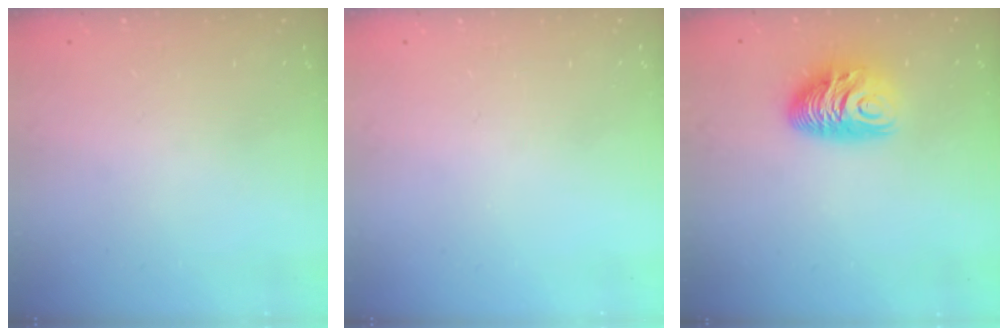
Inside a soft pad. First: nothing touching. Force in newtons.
{"total": 0.0}
{"total": 10.0, "press": 10.0, "slide": 0.7}